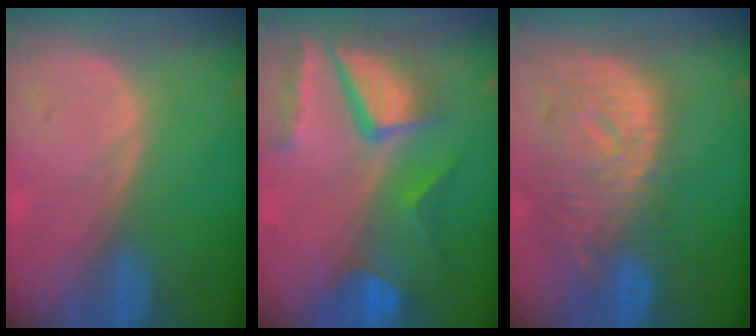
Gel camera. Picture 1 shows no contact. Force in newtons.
{"total": 11.1, "press": 9.1, "slide": 6.3}
{"total": 11.9, "press": 10.2, "slide": 6.2}